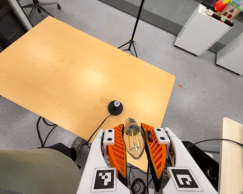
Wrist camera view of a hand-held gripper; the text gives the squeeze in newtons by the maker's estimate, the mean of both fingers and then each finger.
{"total": 25.4, "left": 28.5, "right": 22.3}